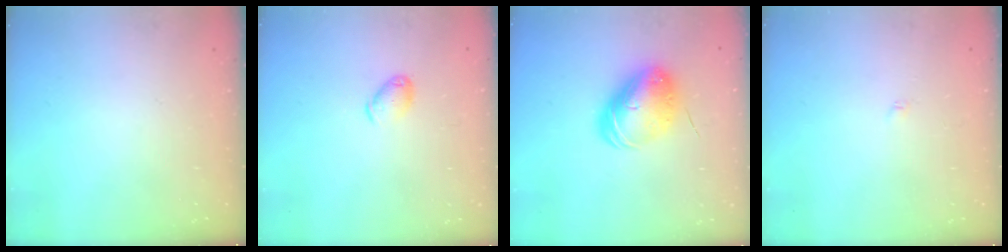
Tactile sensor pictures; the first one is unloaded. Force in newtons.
{"total": 6.4, "press": 6.4, "slide": 1.0}
{"total": 10.9, "press": 10.7, "slide": 2.0}
{"total": 1.8, "press": 1.7, "slide": 0.3}